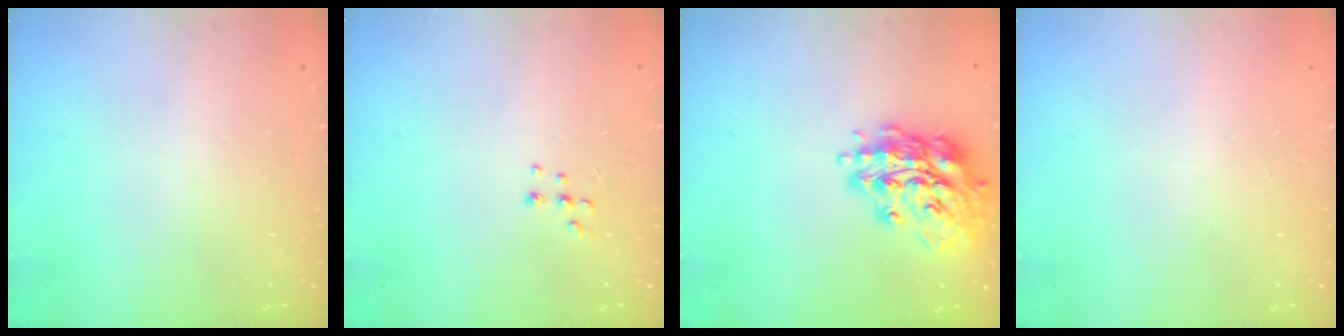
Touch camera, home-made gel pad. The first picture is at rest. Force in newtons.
{"total": 5.5, "press": 5.4, "slide": 1.0}
{"total": 16.1, "press": 15.9, "slide": 2.1}
{"total": 0.0}